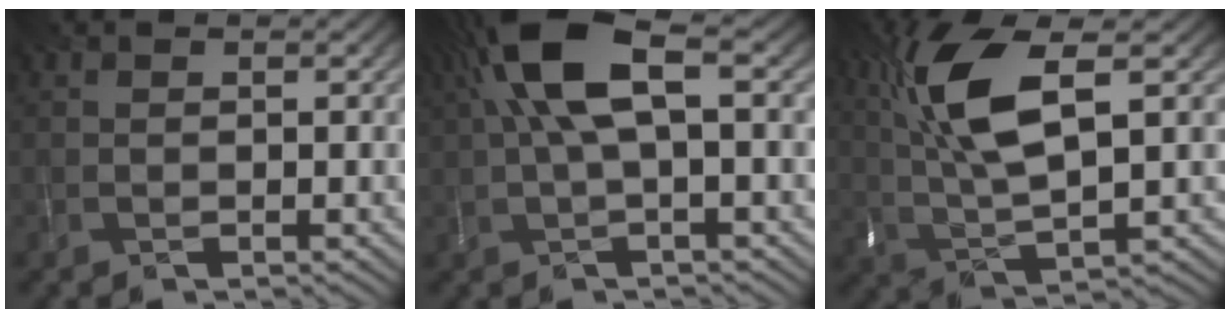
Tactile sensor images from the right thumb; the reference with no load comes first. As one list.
[{"total": 9.6, "force": [2.5, 2.8, 8.8], "torque": [-0.189, 0.026, 0.042]}, {"total": 11.0, "force": [3.4, 3.5, 9.8], "torque": [-0.222, 0.014, 0.068]}]